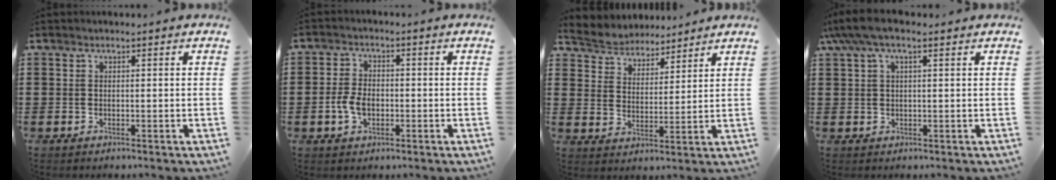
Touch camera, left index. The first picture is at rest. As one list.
[{"total": 4.3, "force": [-1.0, 2.7, 3.2], "torque": [-0.080, -0.002, -0.023]}, {"total": 4.3, "force": [4.2, 1.0, -0.6], "torque": [-0.015, -0.024, 0.072]}, {"total": 4.5, "force": [2.1, 1.3, 3.7], "torque": [-0.083, 0.007, 0.035]}]